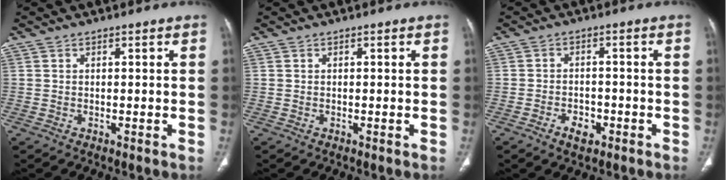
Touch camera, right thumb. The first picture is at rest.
{"total": 0.0}
{"total": 3.8, "force": [-2.1, 2.3, 2.2], "torque": [-0.030, 0.015, -0.031]}